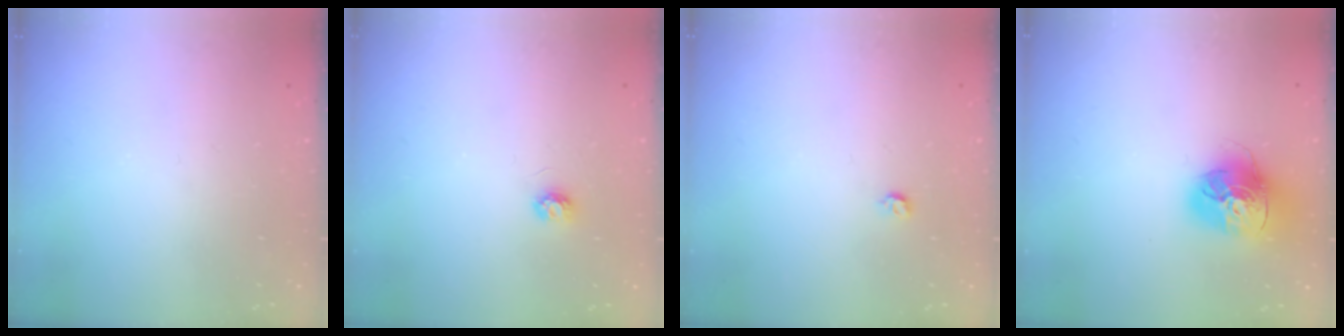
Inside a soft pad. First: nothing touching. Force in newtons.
{"total": 3.4, "press": 3.4, "slide": 0.4}
{"total": 3.3, "press": 3.3, "slide": 0.7}
{"total": 17.4, "press": 17.3, "slide": 2.1}